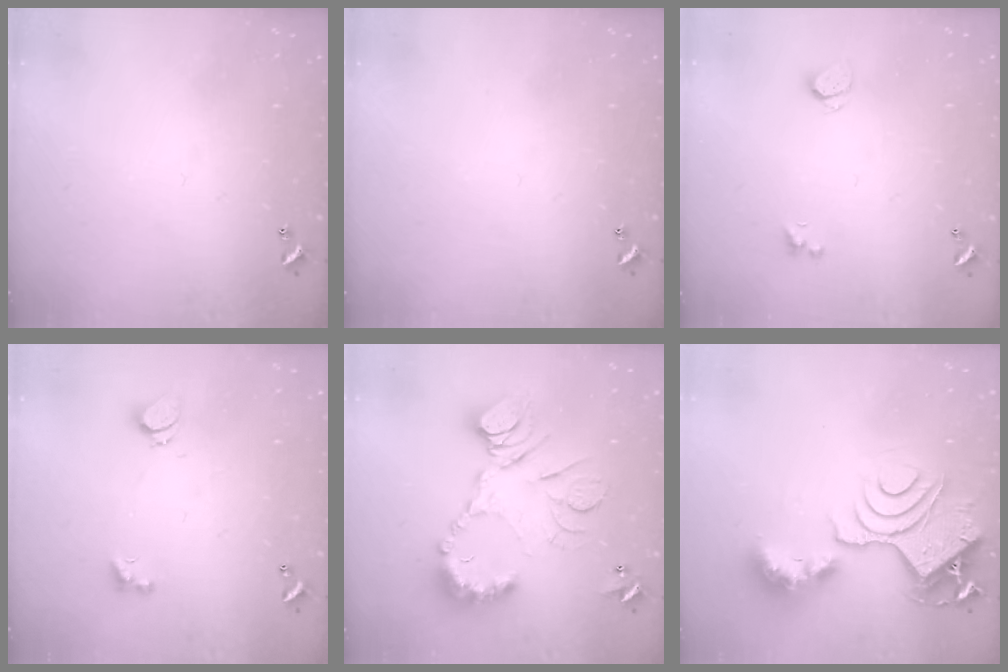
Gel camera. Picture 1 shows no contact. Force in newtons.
{"total": 0.0}
{"total": 0.6, "press": 0.5, "slide": 0.4}
{"total": 2.1, "press": 2.0, "slide": 0.7}
{"total": 17.5, "press": 17.4, "slide": 1.8}
{"total": 14.2, "press": 14.2, "slide": 1.6}